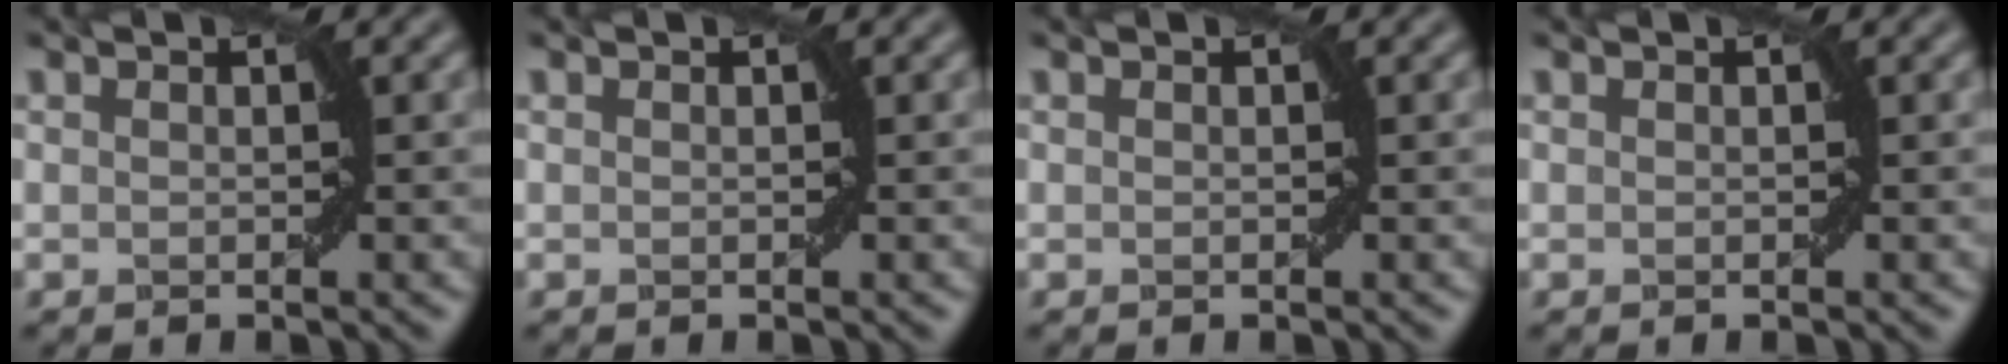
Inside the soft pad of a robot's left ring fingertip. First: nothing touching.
{"total": 0.0}
{"total": 0.0}
{"total": 0.0}